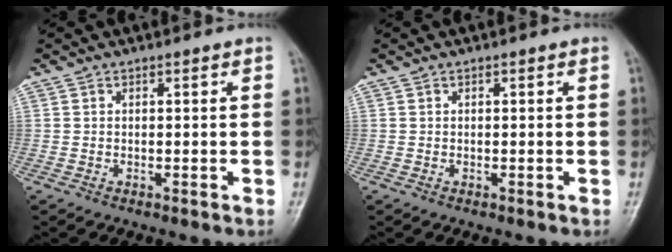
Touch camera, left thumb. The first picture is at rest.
{"total": 0.0}